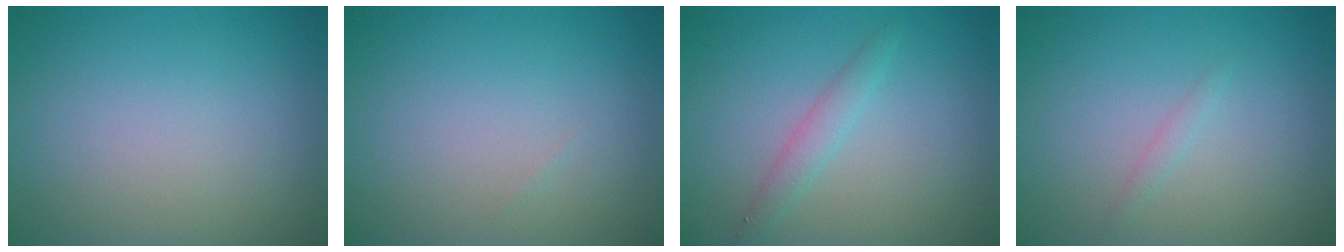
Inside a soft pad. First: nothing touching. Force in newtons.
{"total": 0.0}
{"total": 1.6, "press": 1.6, "slide": 0.0}
{"total": 0.6, "press": 0.6, "slide": 0.0}